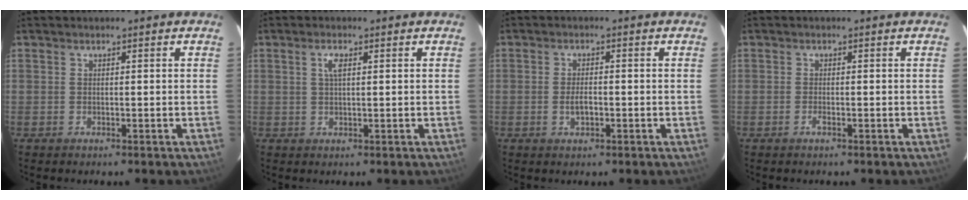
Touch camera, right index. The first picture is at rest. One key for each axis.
{"total": 2.2, "fx": 0.7, "fy": 0.8, "fz": 1.9, "tx": -0.038, "ty": 0.005, "tz": 0.014}
{"total": 2.7, "fx": -0.9, "fy": 1.1, "fz": 2.2, "tx": -0.043, "ty": 0.002, "tz": -0.015}
{"total": 1.1, "fx": -0.7, "fy": 0.3, "fz": 0.8, "tx": -0.017, "ty": 0.002, "tz": -0.013}